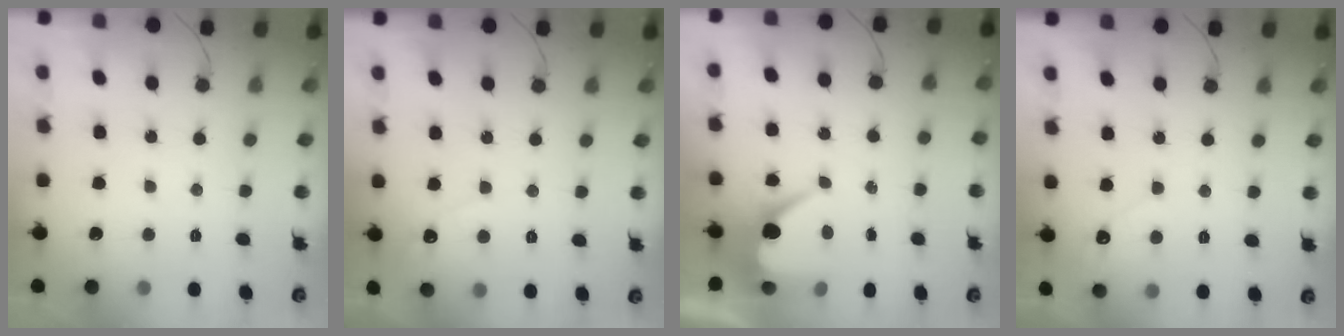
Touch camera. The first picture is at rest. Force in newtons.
{"total": 2.5, "press": 2.5, "slide": 0.1}
{"total": 6.7, "press": 6.7, "slide": 0.3}
{"total": 2.9, "press": 2.9, "slide": 0.1}